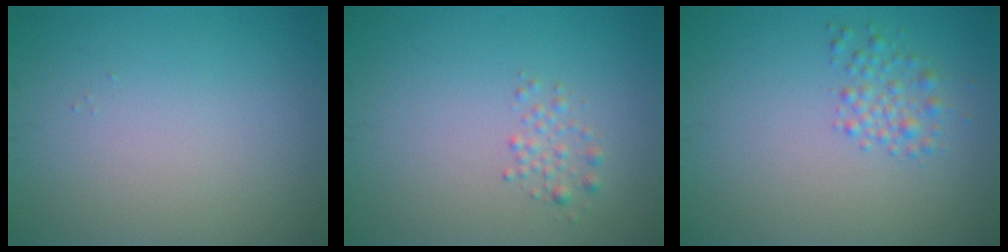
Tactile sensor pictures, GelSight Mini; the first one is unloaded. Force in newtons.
{"total": 1.2, "press": 1.1, "slide": 0.1}
{"total": 1.8, "press": 1.8, "slide": 0.1}